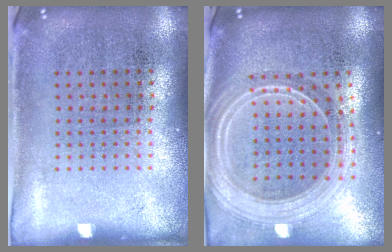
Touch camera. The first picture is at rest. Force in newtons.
{"total": 2.6, "press": 2.2, "slide": 1.4}